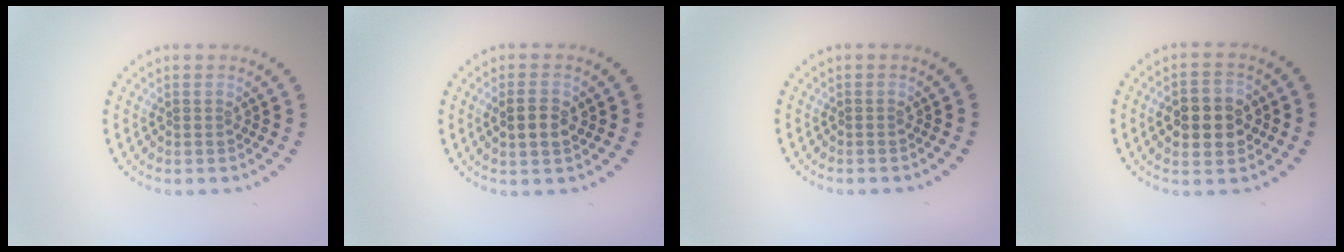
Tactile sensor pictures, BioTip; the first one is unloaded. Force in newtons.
{"total": 2.7, "press": 2.6, "slide": 0.5}
{"total": 0.0}
{"total": 5.0, "press": 5.0, "slide": 0.2}